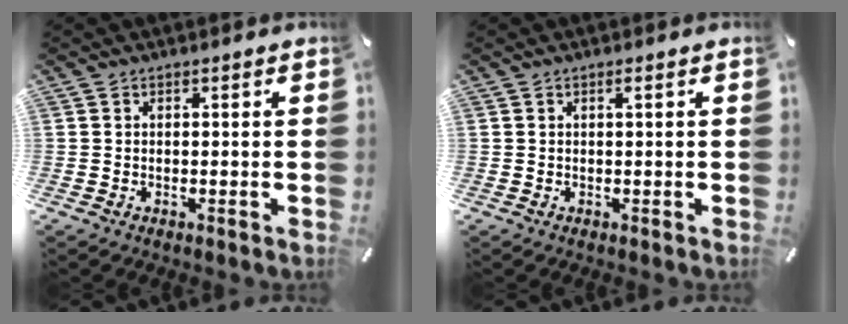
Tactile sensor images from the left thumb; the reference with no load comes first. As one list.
[{"total": 0.7, "force": [0.2, 0.0, 0.7], "torque": [-0.013, 0.000, 0.004]}]